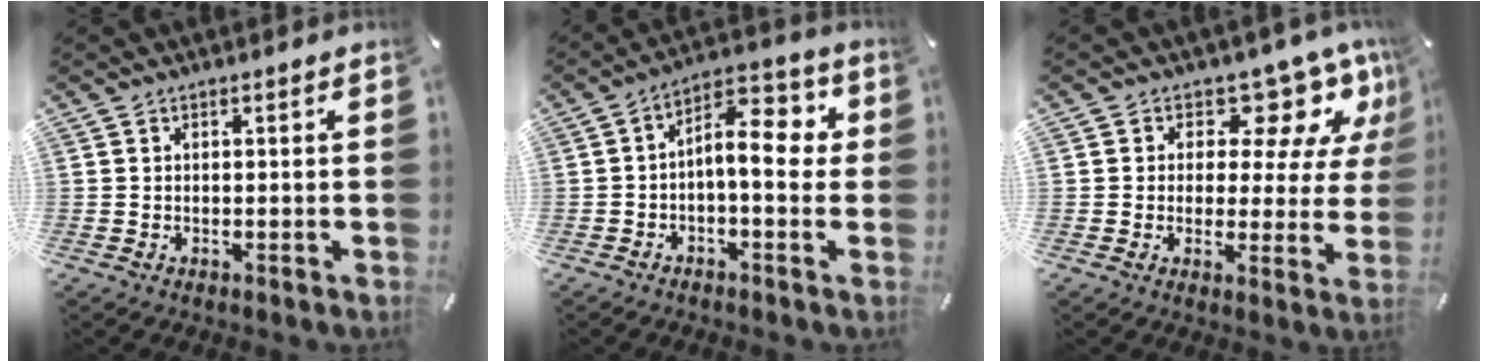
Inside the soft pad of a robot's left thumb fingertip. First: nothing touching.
{"total": 9.8, "force": [0.9, 4.9, 8.5], "torque": [-0.133, -0.007, 0.014]}
{"total": 11.8, "force": [7.6, 6.5, 6.3], "torque": [-0.081, -0.058, 0.130]}